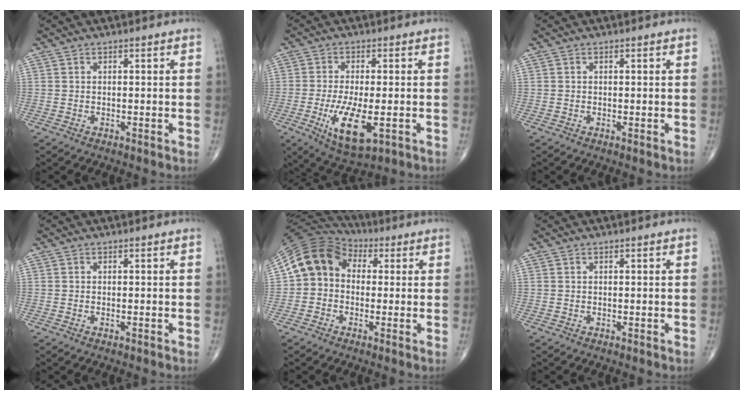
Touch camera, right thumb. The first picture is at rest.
{"total": 10.6, "force": [-3.1, 3.8, 9.4], "torque": [-0.170, -0.016, -0.046]}
{"total": 0.0}
{"total": 0.0}
{"total": 10.9, "force": [0.6, 9.0, 6.0], "torque": [-0.100, 0.034, -0.007]}
{"total": 0.0}